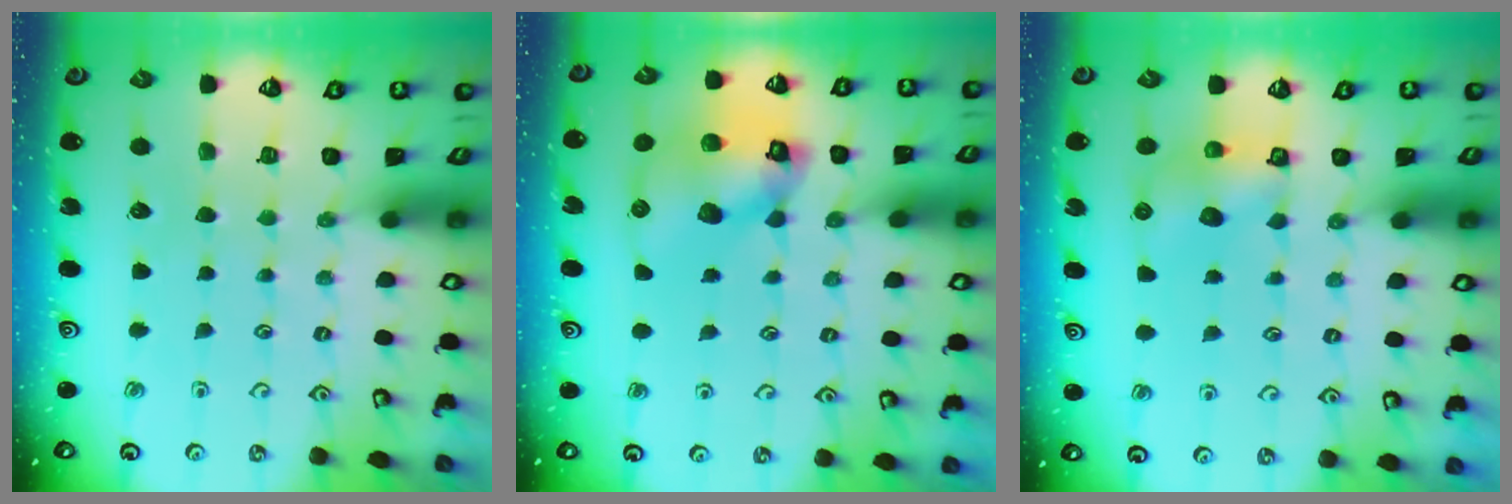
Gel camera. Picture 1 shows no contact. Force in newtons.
{"total": 14.0, "press": 13.9, "slide": 2.0}
{"total": 6.4, "press": 6.4, "slide": 0.2}